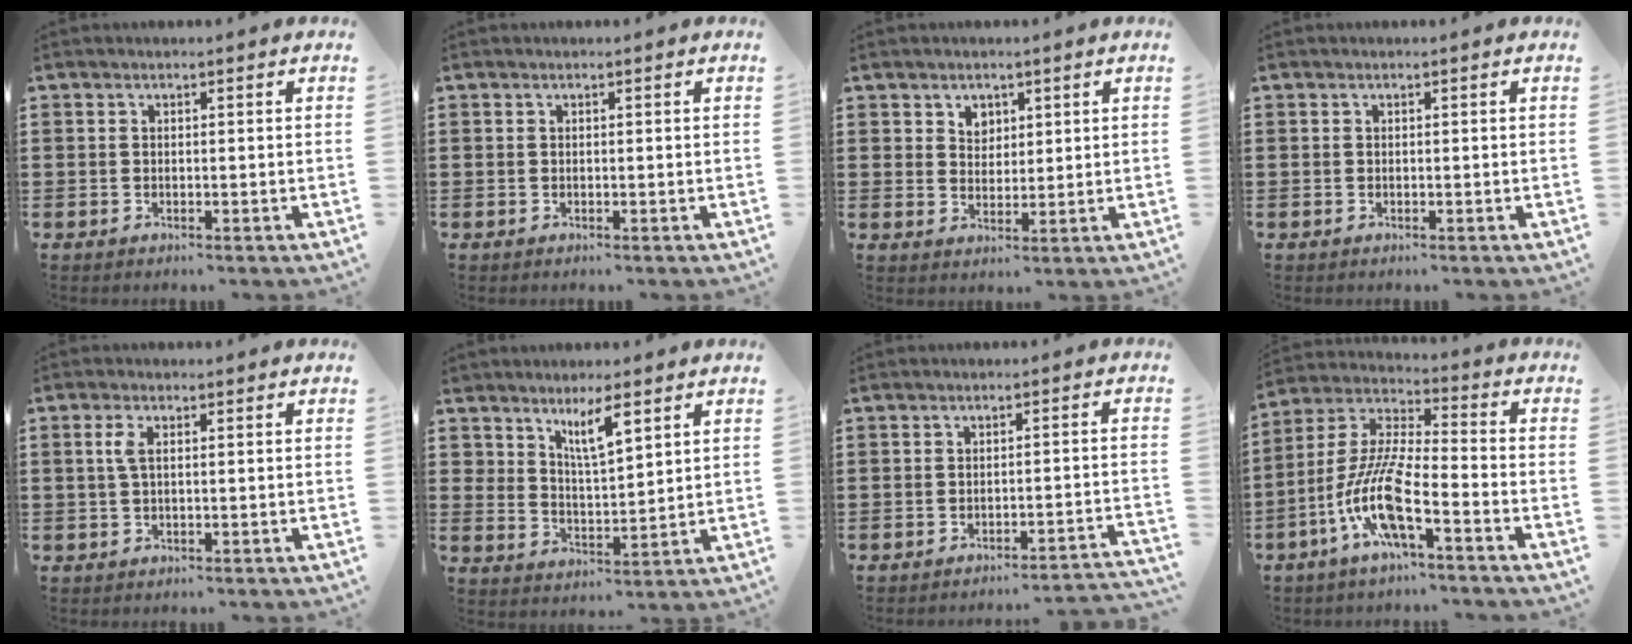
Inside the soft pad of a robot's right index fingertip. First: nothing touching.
{"total": 0.0}
{"total": 2.7, "force": [1.7, 2.1, 0.3], "torque": [-0.016, 0.011, 0.032]}
{"total": 0.0}
{"total": 2.2, "force": [0.4, 0.8, 2.1], "torque": [-0.050, 0.003, 0.001]}
{"total": 5.9, "force": [4.2, 1.5, 3.8], "torque": [-0.078, -0.005, 0.073]}
{"total": 2.3, "force": [-2.1, -0.3, 0.9], "torque": [-0.018, -0.003, -0.046]}
{"total": 11.2, "force": [-5.9, 1.7, 9.3], "torque": [-0.220, -0.020, -0.120]}